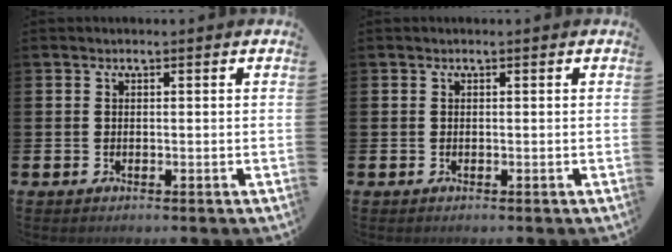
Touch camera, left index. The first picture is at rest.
{"total": 0.0}